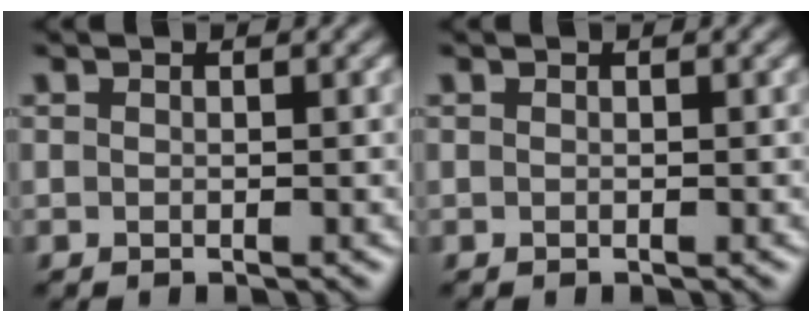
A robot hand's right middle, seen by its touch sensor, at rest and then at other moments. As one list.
[{"total": 0.0}]